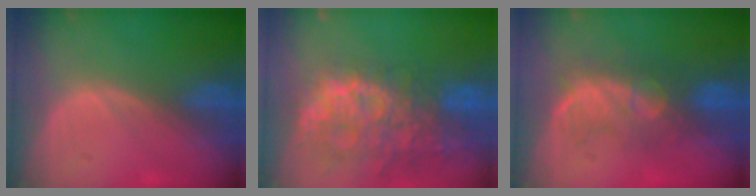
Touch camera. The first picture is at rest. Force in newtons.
{"total": 13.7, "press": 11.2, "slide": 7.9}
{"total": 7.6, "press": 7.3, "slide": 2.1}